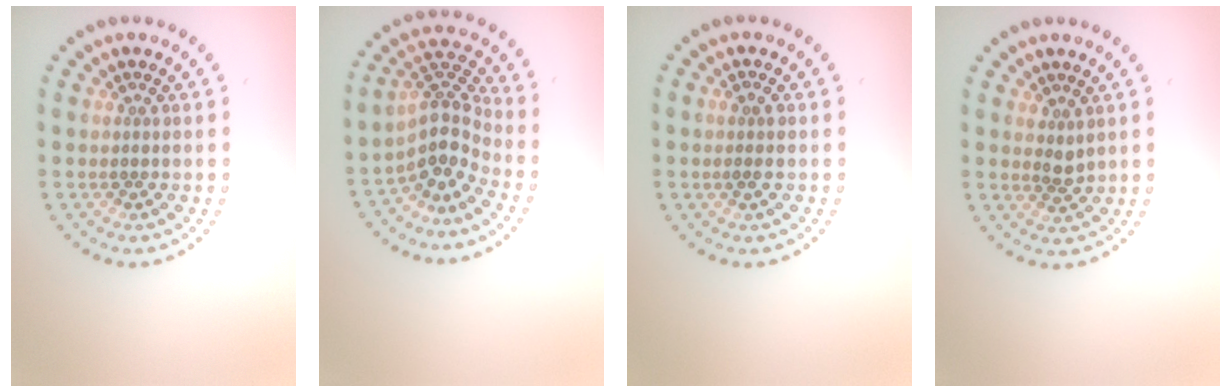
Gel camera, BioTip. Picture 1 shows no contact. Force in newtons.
{"total": 3.6, "press": 2.8, "slide": 2.3}
{"total": 1.1, "press": 1.0, "slide": 0.5}
{"total": 1.2, "press": 1.0, "slide": 0.6}